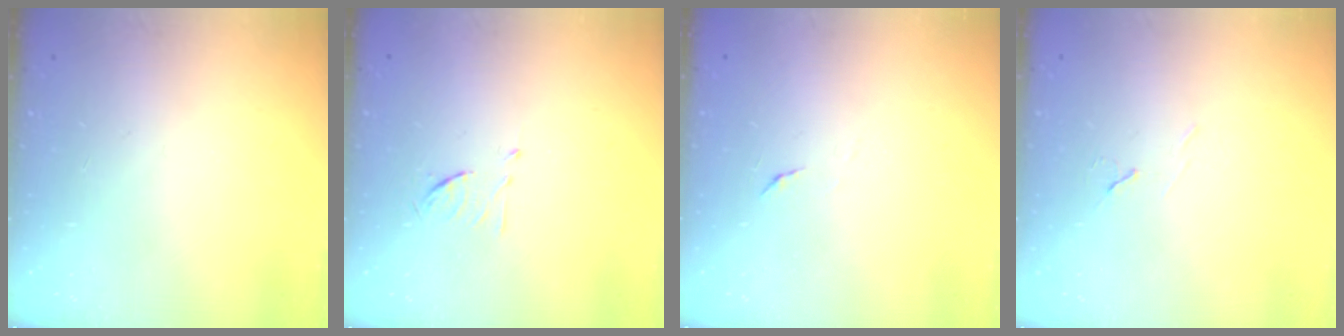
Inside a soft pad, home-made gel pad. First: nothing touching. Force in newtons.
{"total": 6.3, "press": 6.2, "slide": 1.0}
{"total": 3.9, "press": 3.9, "slide": 0.4}
{"total": 6.0, "press": 5.3, "slide": 2.8}